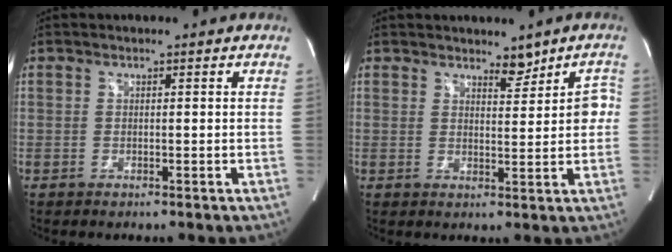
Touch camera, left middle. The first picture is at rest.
{"total": 3.3, "force": [1.9, 1.3, 2.3], "torque": [-0.017, 0.007, 0.029]}